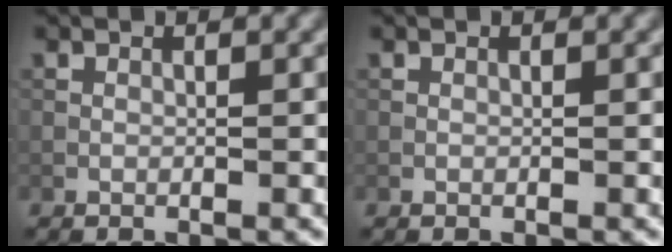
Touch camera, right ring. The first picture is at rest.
{"total": 0.0}